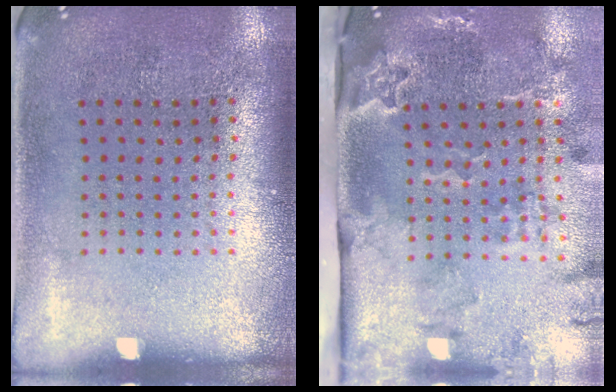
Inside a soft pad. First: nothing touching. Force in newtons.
{"total": 3.4, "press": 2.4, "slide": 2.4}